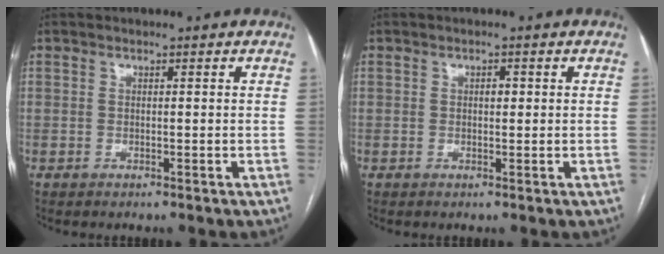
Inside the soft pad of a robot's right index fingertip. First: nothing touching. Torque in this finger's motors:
{"motor_torque": [0.38, 0.17, 0.10, 0.02]}